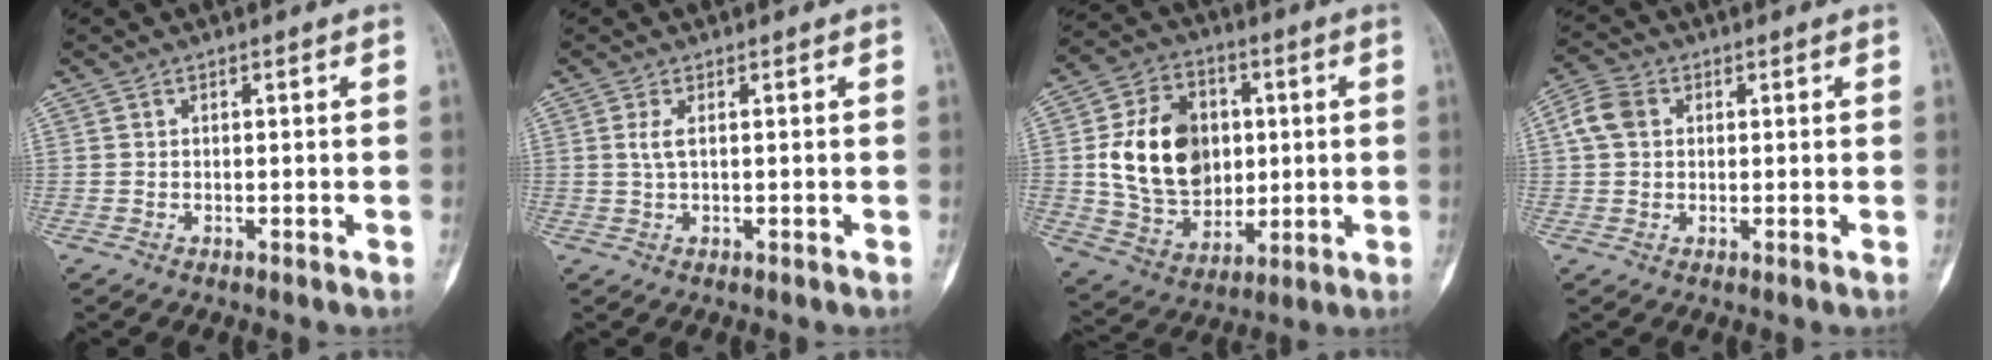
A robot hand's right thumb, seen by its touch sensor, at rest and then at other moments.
{"total": 2.0, "force": [0.4, 0.7, 1.8], "torque": [-0.040, 0.003, 0.012]}
{"total": 19.0, "force": [1.9, 14.5, 12.2], "torque": [-0.173, 0.002, 0.046]}
{"total": 5.5, "force": [1.2, 4.3, 3.2], "torque": [-0.062, 0.010, 0.016]}